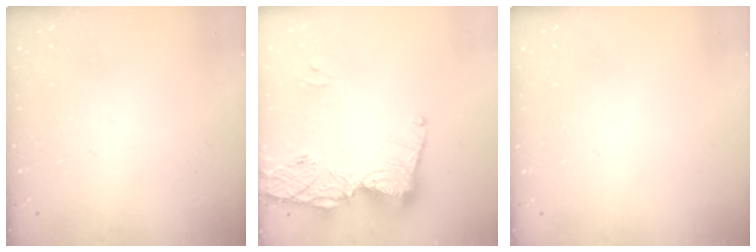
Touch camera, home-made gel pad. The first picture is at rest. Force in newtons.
{"total": 17.4, "press": 17.3, "slide": 1.4}
{"total": 0.0}